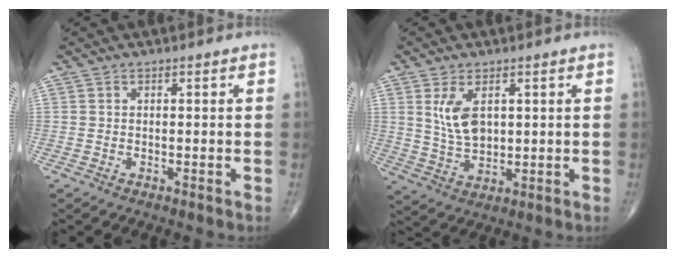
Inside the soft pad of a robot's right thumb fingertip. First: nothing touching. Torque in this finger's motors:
{"motor_torque": [-0.59, 0.56, -0.08, -0.14, 0.20]}